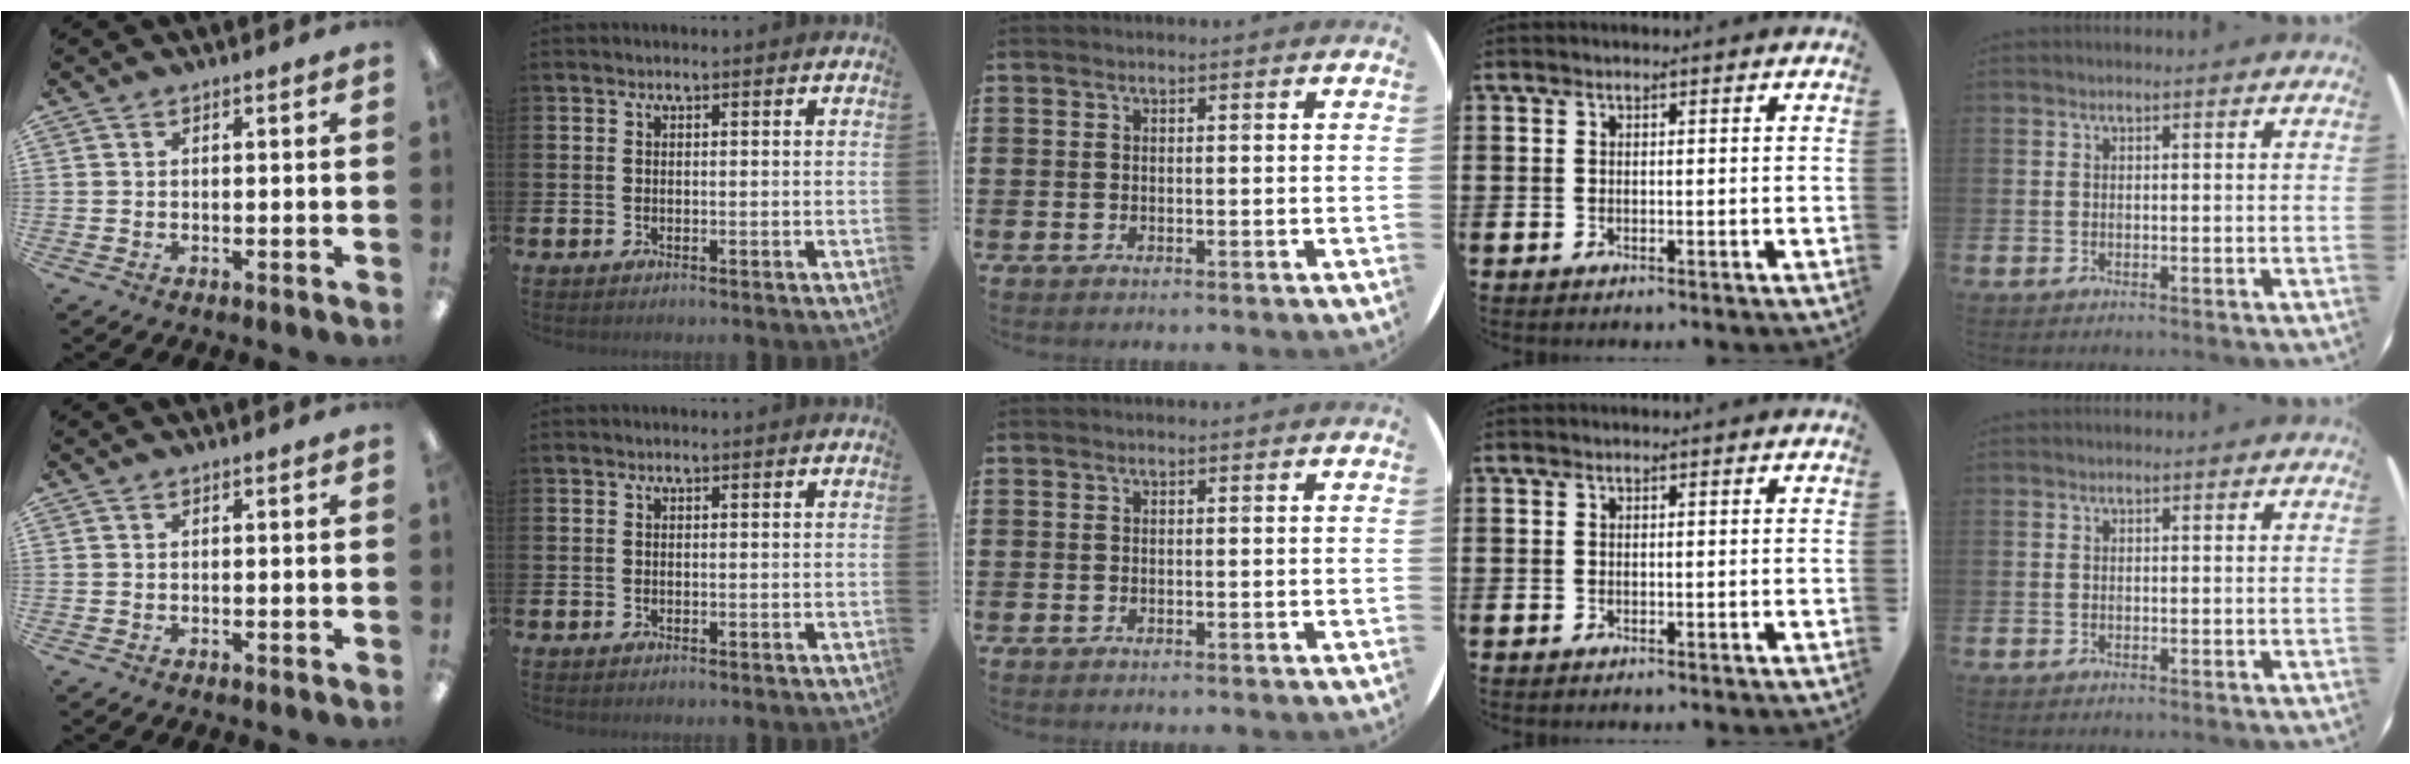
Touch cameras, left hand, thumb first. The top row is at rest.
{}